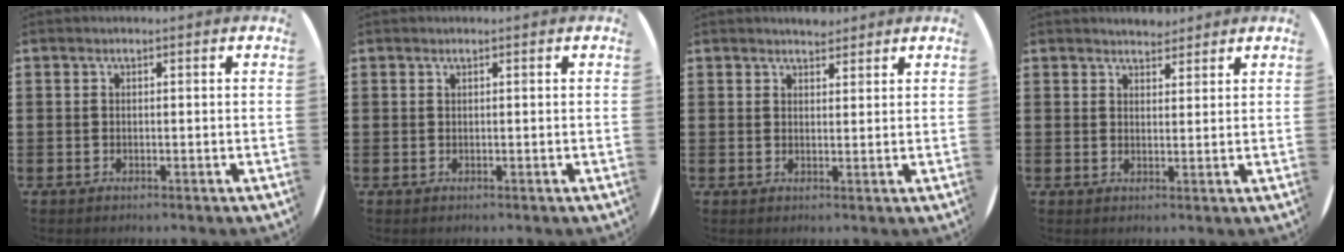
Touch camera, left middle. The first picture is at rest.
{"total": 0.0}
{"total": 2.2, "force": [2.1, 0.5, 0.0], "torque": [0.005, -0.002, 0.038]}
{"total": 2.5, "force": [2.4, 0.7, 0.1], "torque": [0.004, -0.002, 0.044]}